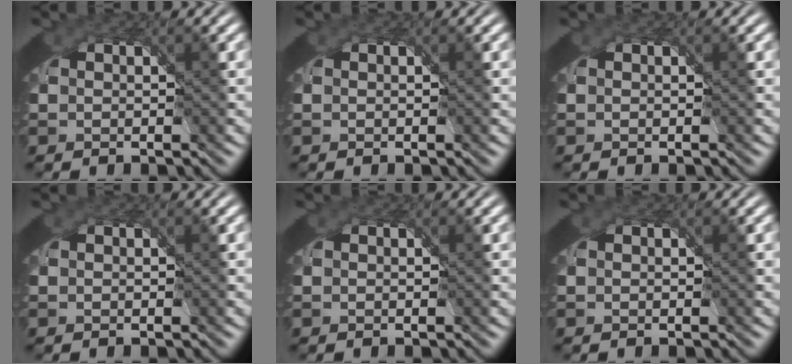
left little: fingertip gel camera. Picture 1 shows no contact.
{"total": 0.0}
{"total": 0.0}
{"total": 0.0}
{"total": 0.0}
{"total": 0.0}